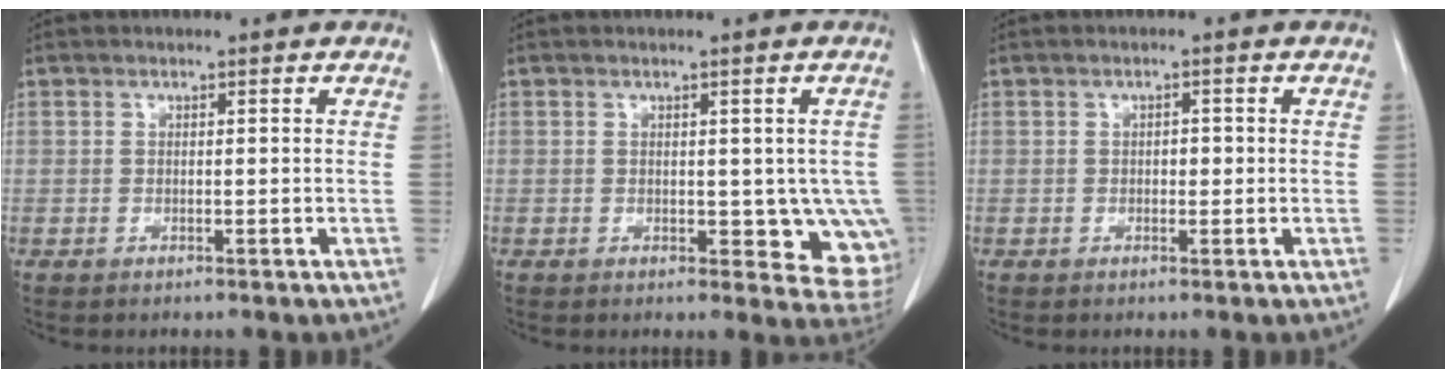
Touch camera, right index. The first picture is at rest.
{"total": 7.7, "force": [-0.6, 4.2, 6.4], "torque": [-0.049, -0.005, 0.001]}
{"total": 1.3, "force": [-0.1, 0.8, 1.0], "torque": [-0.012, 0.003, -0.001]}